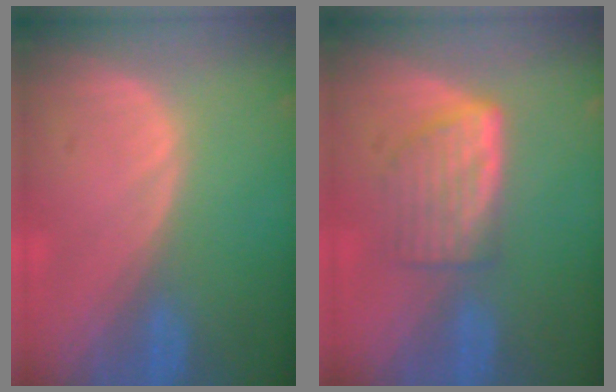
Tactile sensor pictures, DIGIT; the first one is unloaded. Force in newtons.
{"total": 6.1, "press": 5.4, "slide": 2.7}